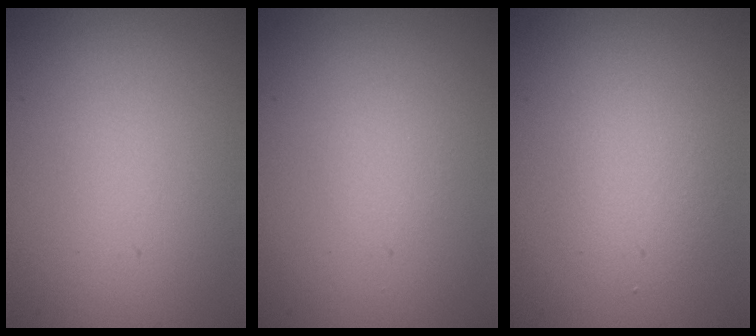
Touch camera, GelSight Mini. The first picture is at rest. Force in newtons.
{"total": 0.5, "press": 0.5, "slide": 0.1}
{"total": 2.1, "press": 2.1, "slide": 0.1}